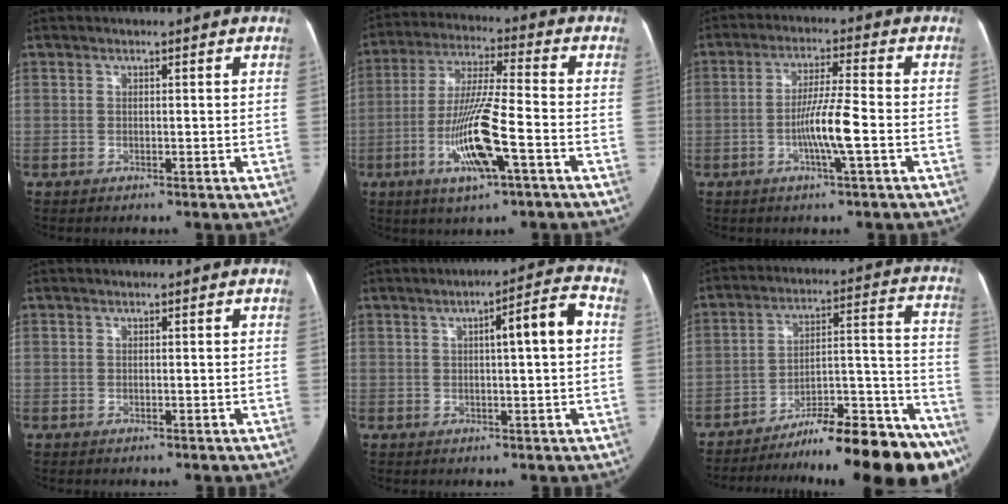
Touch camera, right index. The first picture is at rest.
{"total": 13.5, "force": [-4.8, 1.2, 12.6], "torque": [-0.251, -0.009, -0.087]}
{"total": 7.4, "force": [-2.1, -0.2, 7.1], "torque": [-0.137, -0.001, -0.041]}
{"total": 0.0}
{"total": 7.4, "force": [1.1, 0.7, 7.3], "torque": [-0.107, 0.024, 0.014]}
{"total": 23.2, "force": [-19.0, 2.3, 13.0], "torque": [-0.093, 0.039, -0.279]}